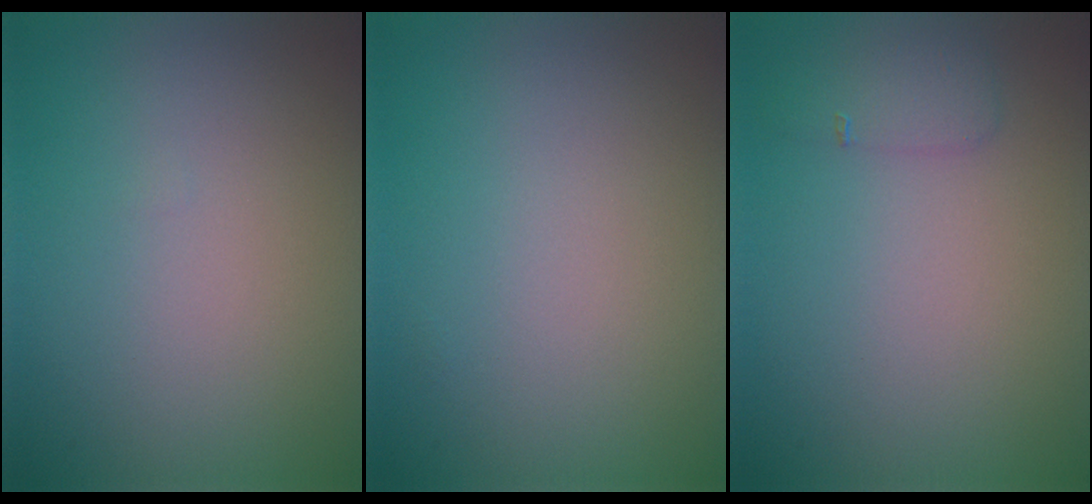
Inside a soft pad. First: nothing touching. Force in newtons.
{"total": 0.0}
{"total": 1.4, "press": 1.4, "slide": 0.0}